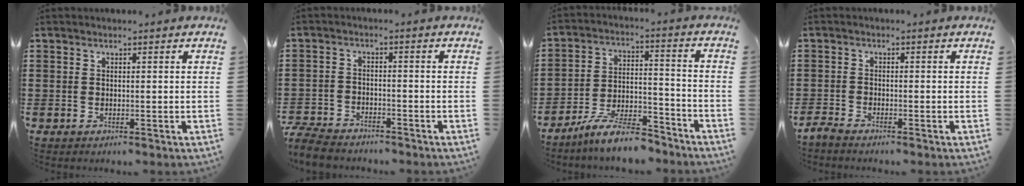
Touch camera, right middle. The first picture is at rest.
{"total": 5.0, "force": [-4.8, 0.9, 1.2], "torque": [-0.046, -0.004, -0.102]}
{"total": 9.3, "force": [-8.0, 1.1, 4.6], "torque": [-0.098, 0.009, -0.156]}
{"total": 1.7, "force": [-1.7, 0.3, 0.4], "torque": [-0.020, 0.000, -0.037]}